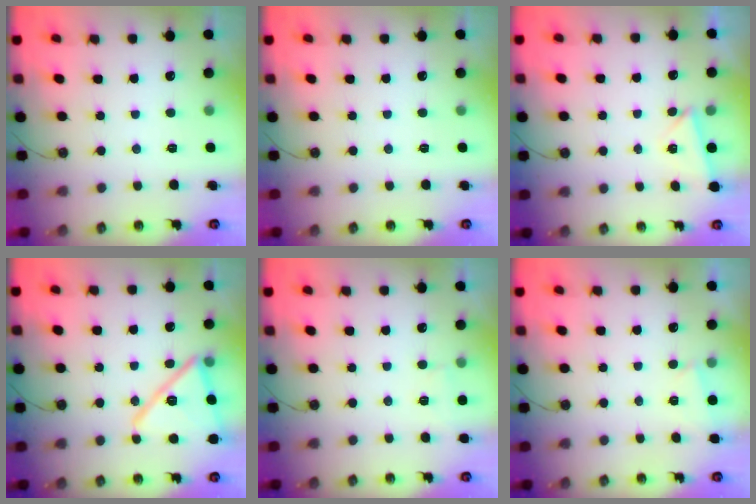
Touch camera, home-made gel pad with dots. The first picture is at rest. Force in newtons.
{"total": 0.0}
{"total": 2.0, "press": 1.7, "slide": 1.0}
{"total": 16.4, "press": 16.3, "slide": 0.7}
{"total": 2.6, "press": 2.4, "slide": 0.9}
{"total": 6.2, "press": 0.1, "slide": 6.2}